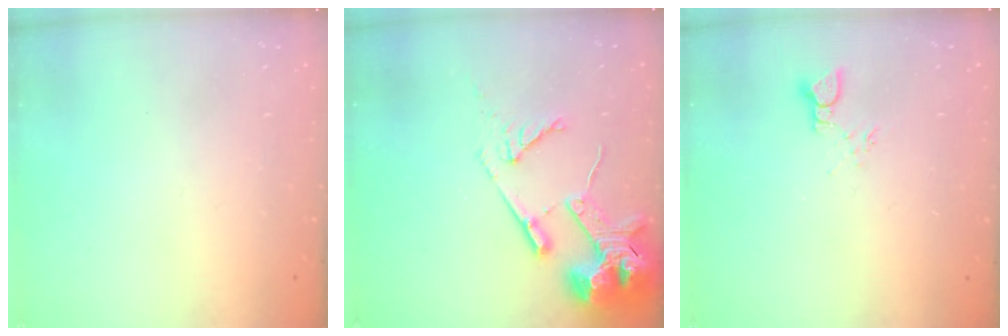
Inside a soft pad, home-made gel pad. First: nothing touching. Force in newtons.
{"total": 14.8, "press": 14.7, "slide": 1.8}
{"total": 2.3, "press": 2.3, "slide": 0.1}